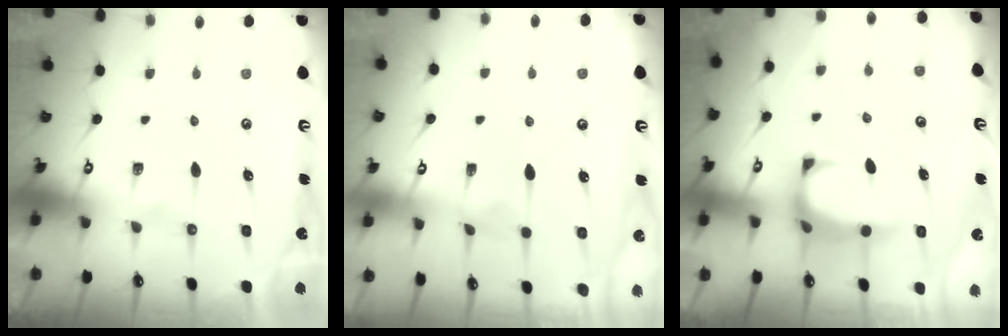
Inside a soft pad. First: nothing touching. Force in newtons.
{"total": 4.1, "press": 4.1, "slide": 0.1}
{"total": 1.2, "press": 1.0, "slide": 0.6}